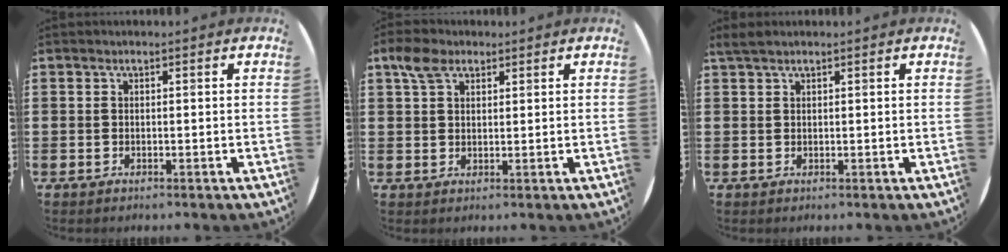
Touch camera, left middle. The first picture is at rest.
{"total": 3.6, "force": [2.4, 2.0, 1.7], "torque": [-0.032, 0.005, 0.043]}
{"total": 1.2, "force": [1.1, 0.1, 0.4], "torque": [-0.011, 0.002, 0.021]}